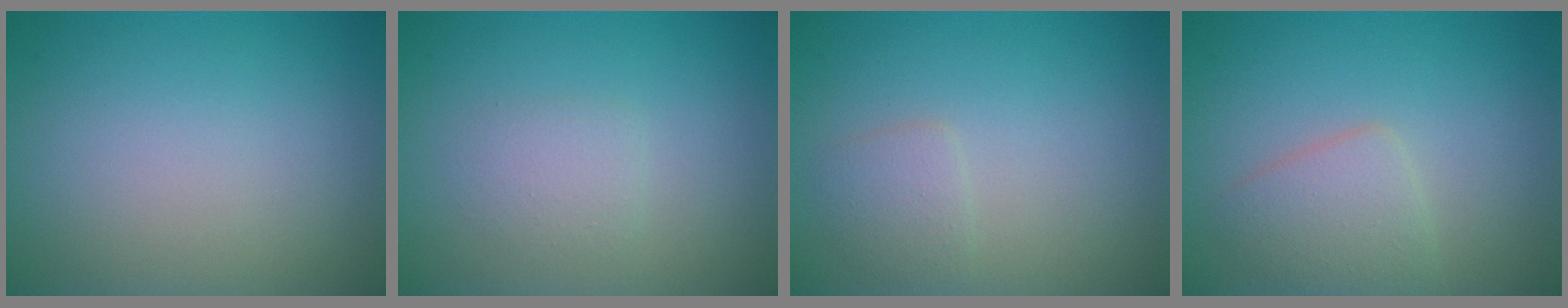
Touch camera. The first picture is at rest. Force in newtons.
{"total": 1.5, "press": 1.5, "slide": 0.0}
{"total": 1.5, "press": 1.5, "slide": 0.1}
{"total": 2.6, "press": 2.6, "slide": 0.2}